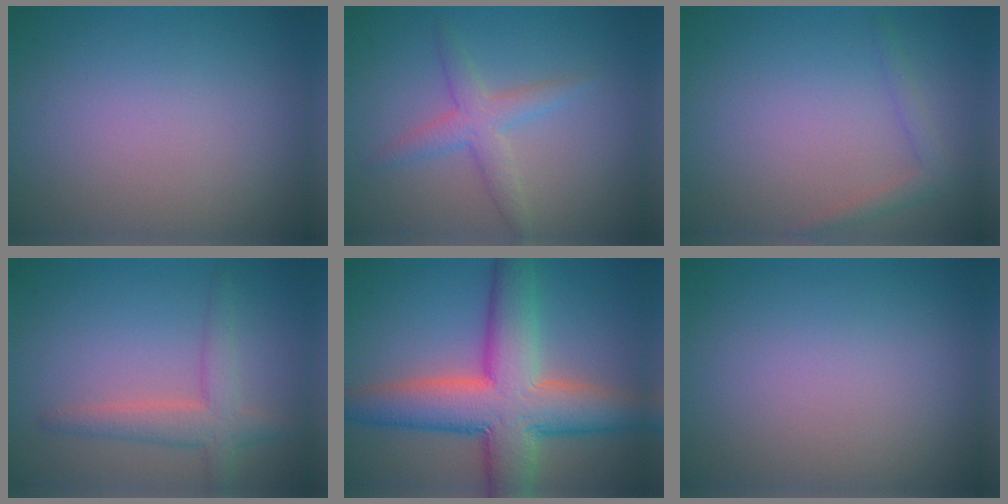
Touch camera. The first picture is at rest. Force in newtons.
{"total": 2.7, "press": 2.7, "slide": 0.0}
{"total": 1.5, "press": 1.5, "slide": 0.1}
{"total": 3.2, "press": 3.2, "slide": 0.2}
{"total": 10.5, "press": 10.5, "slide": 0.6}
{"total": 0.0}